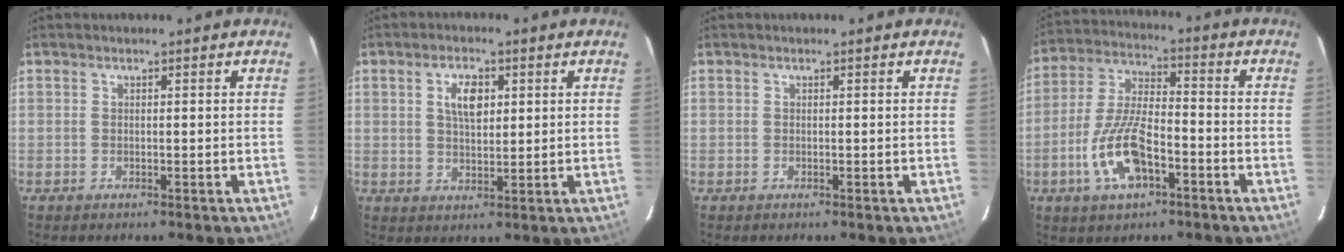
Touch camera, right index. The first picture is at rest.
{"total": 5.3, "force": [1.7, 2.7, 4.2], "torque": [-0.073, 0.008, 0.033]}
{"total": 0.0}
{"total": 12.6, "force": [-5.4, 5.2, 10.1], "torque": [-0.218, -0.001, -0.099]}